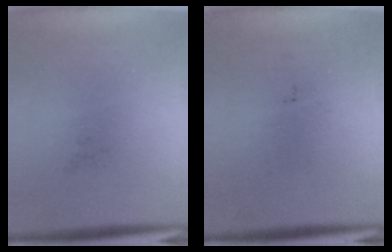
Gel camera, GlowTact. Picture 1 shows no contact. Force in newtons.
{"total": 0.0}